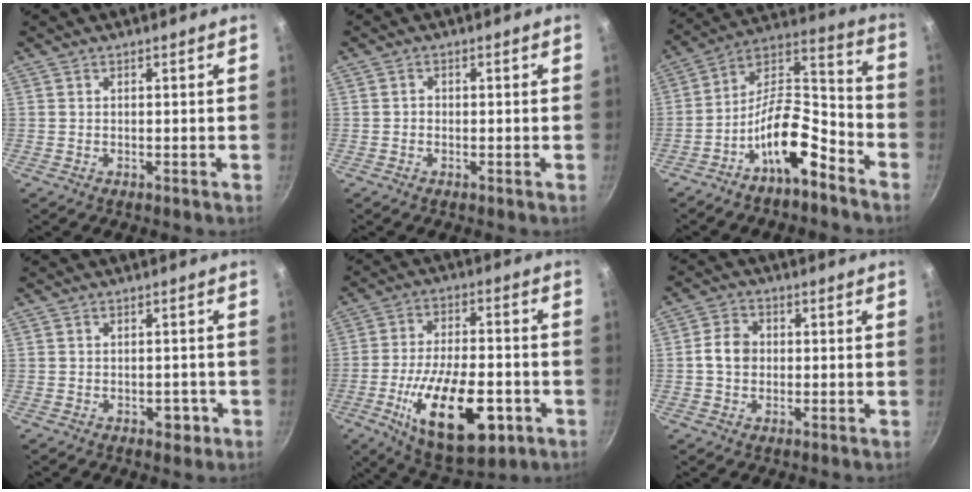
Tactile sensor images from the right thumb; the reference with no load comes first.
{"total": 0.8, "force": [-0.3, 0.7, 0.3], "torque": [-0.004, 0.002, -0.008]}
{"total": 14.5, "force": [-8.6, 5.7, 10.2], "torque": [-0.160, 0.091, -0.159]}
{"total": 2.9, "force": [-1.2, 2.0, 1.8], "torque": [-0.003, 0.016, -0.010]}
{"total": 21.0, "force": [-7.2, 9.8, 17.2], "torque": [-0.272, 0.015, -0.110]}
{"total": 5.4, "force": [0.0, 4.4, 3.1], "torque": [-0.041, 0.011, -0.010]}